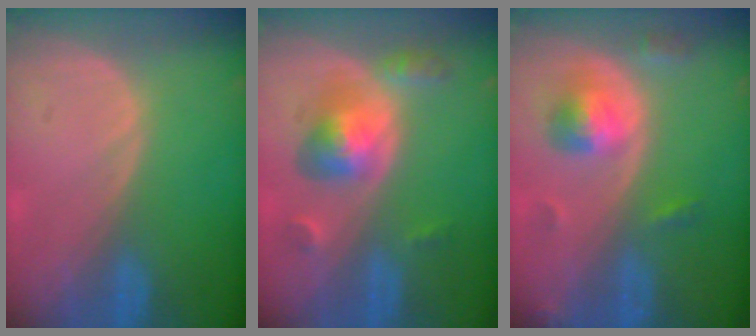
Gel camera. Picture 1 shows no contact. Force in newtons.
{"total": 6.2, "press": 5.8, "slide": 2.3}
{"total": 5.3, "press": 5.1, "slide": 1.5}